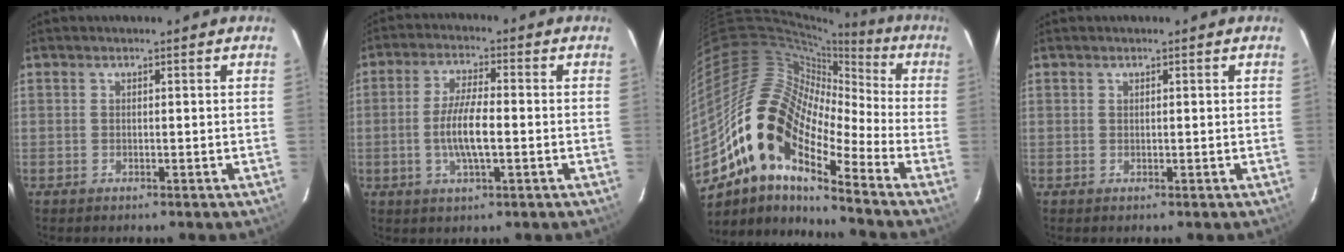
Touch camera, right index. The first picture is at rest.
{"total": 7.6, "force": [-1.4, 1.8, 7.2], "torque": [-0.142, -0.002, -0.027]}
{"total": 16.9, "force": [-8.7, 6.9, 12.8], "torque": [-0.204, -0.007, -0.183]}
{"total": 0.0}